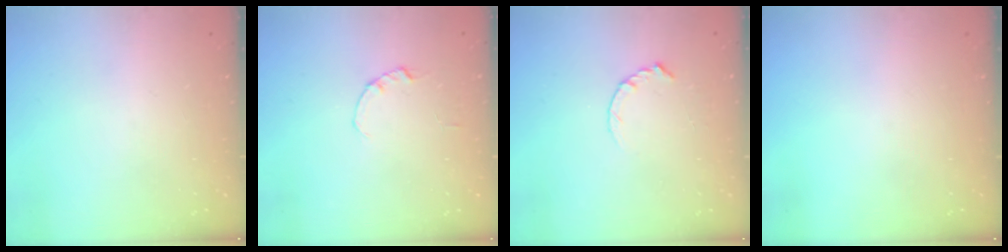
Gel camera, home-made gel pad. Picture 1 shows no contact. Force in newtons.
{"total": 0.0}
{"total": 2.8, "press": 2.8, "slide": 0.4}
{"total": 0.0}